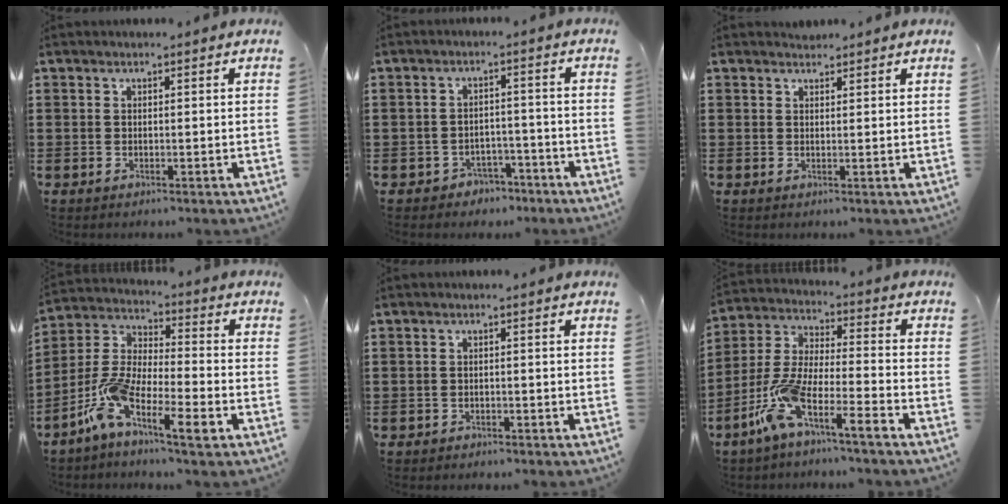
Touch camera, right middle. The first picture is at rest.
{"total": 3.0, "force": [-2.8, 1.1, 0.0], "torque": [-0.010, 0.004, -0.060]}
{"total": 1.2, "force": [1.2, 0.3, -0.1], "torque": [-0.001, 0.002, 0.024]}
{"total": 9.8, "force": [-6.2, 1.9, 7.3], "torque": [-0.179, -0.019, -0.131]}
{"total": 1.0, "force": [-0.9, 0.4, 0.0], "torque": [-0.002, 0.003, -0.020]}
{"total": 8.5, "force": [-7.0, -0.2, 4.8], "torque": [-0.128, -0.024, -0.150]}